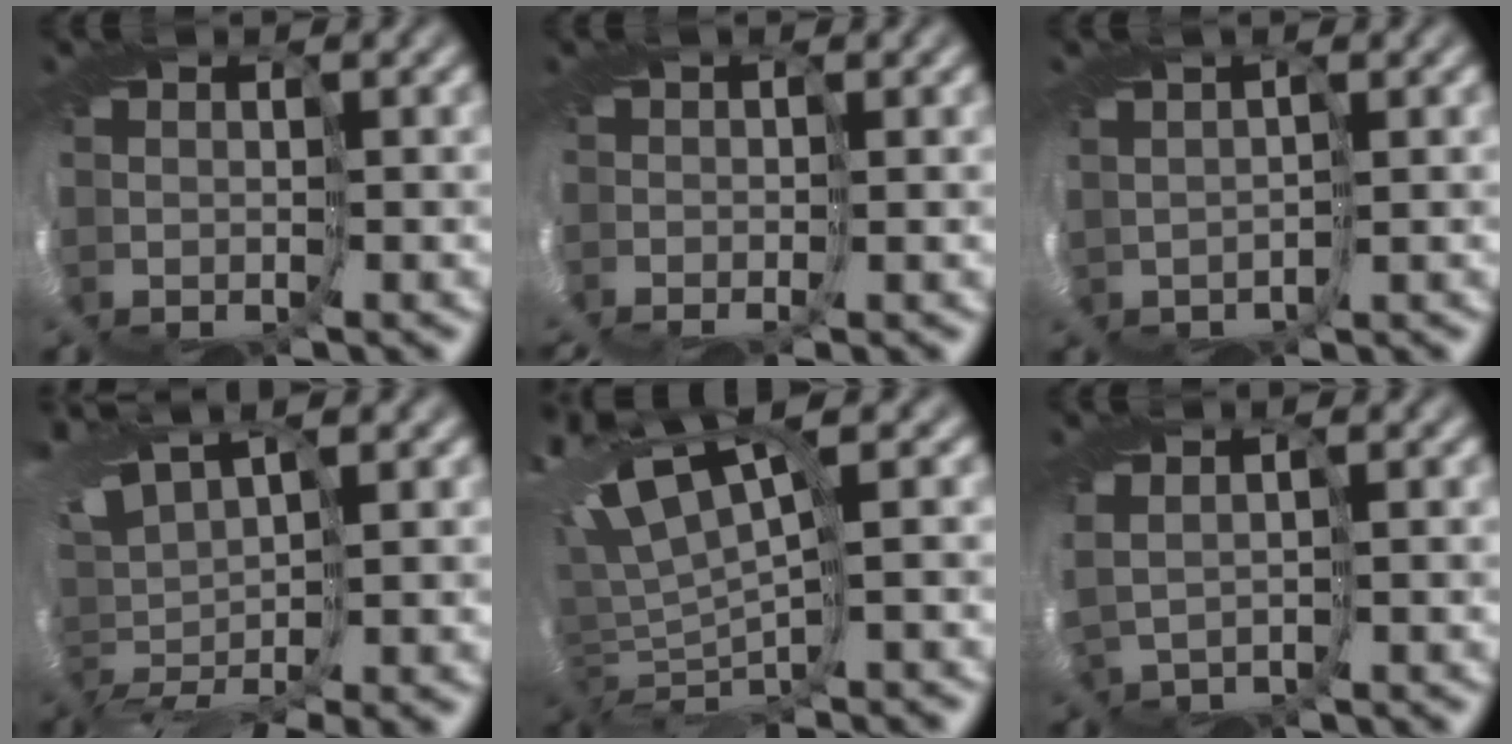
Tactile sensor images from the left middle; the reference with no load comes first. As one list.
[{"total": 3.5, "force": [-1.7, 0.7, 3.0], "torque": [-0.054, -0.003, -0.031]}, {"total": 1.3, "force": [1.0, 0.5, 0.7], "torque": [-0.009, 0.014, 0.003]}, {"total": 7.1, "force": [0.1, 2.0, 6.8], "torque": [-0.159, -0.005, 0.003]}, {"total": 7.1, "force": [1.1, 2.2, 6.7], "torque": [-0.153, 0.002, 0.048]}, {"total": 2.7, "force": [0.9, 1.7, 2.0], "torque": [-0.058, 0.011, 0.015]}]